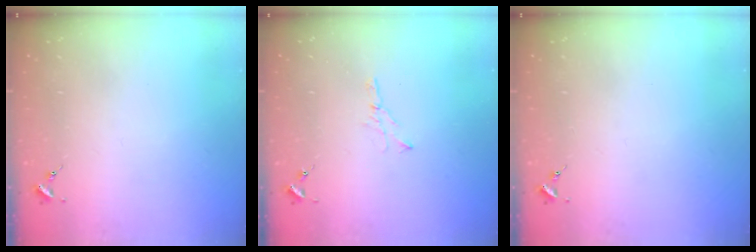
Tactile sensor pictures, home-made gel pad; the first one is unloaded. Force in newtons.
{"total": 3.0, "press": 3.0, "slide": 0.3}
{"total": 0.0}